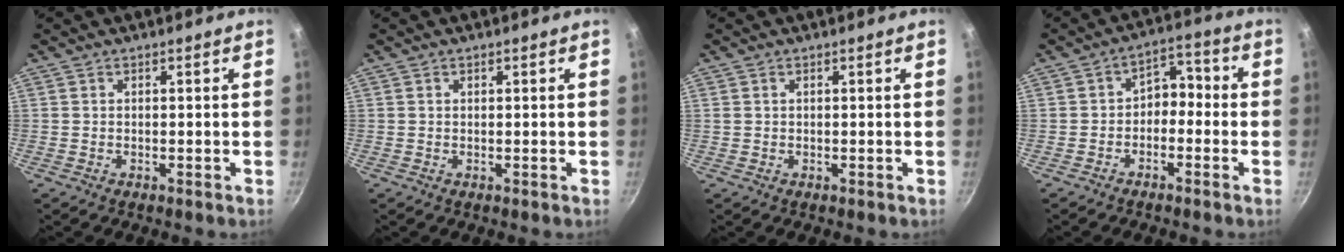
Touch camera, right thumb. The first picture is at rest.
{"total": 0.0}
{"total": 0.6, "force": [0.3, 0.4, 0.4], "torque": [-0.007, 0.006, 0.007]}
{"total": 5.9, "force": [-1.4, 4.2, 3.9], "torque": [-0.031, 0.039, -0.039]}